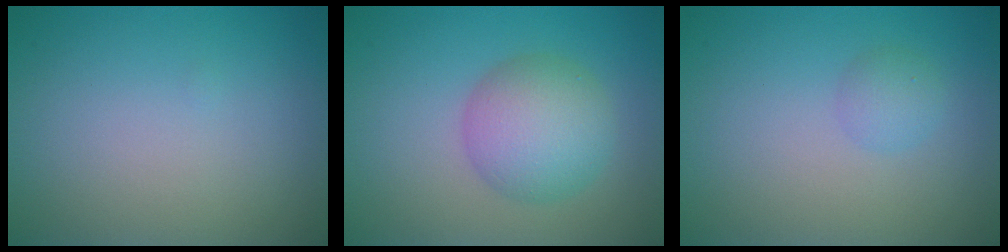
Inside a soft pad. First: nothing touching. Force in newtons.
{"total": 5.2, "press": 5.2, "slide": 0.3}
{"total": 1.5, "press": 1.5, "slide": 0.0}